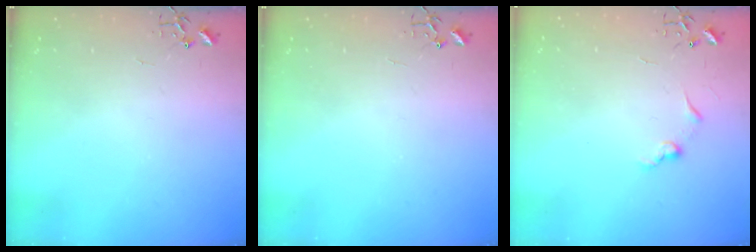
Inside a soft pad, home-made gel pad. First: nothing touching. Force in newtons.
{"total": 0.0}
{"total": 6.3, "press": 6.3, "slide": 0.5}